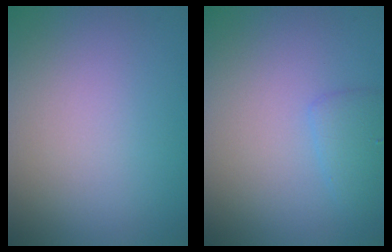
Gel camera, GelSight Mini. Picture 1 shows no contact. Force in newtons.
{"total": 1.9, "press": 1.9, "slide": 0.1}